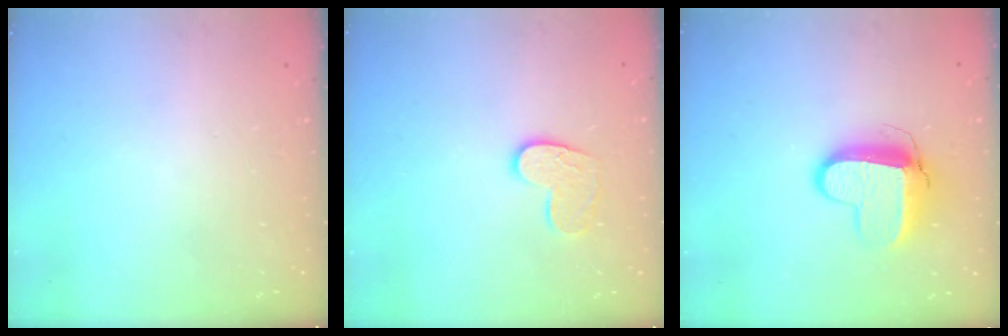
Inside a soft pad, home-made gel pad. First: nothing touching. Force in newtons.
{"total": 9.5, "press": 9.5, "slide": 0.6}
{"total": 11.1, "press": 11.0, "slide": 1.0}